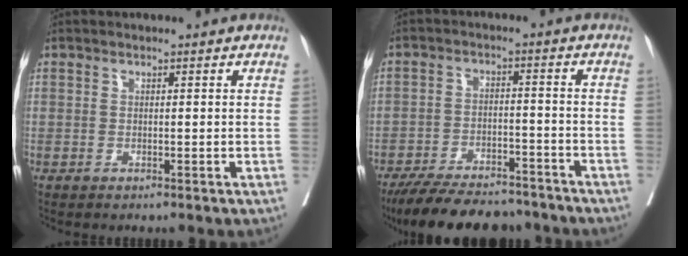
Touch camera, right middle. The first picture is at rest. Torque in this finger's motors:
{"motor_torque": [1.12, -1.02, 0.38, 0.06]}